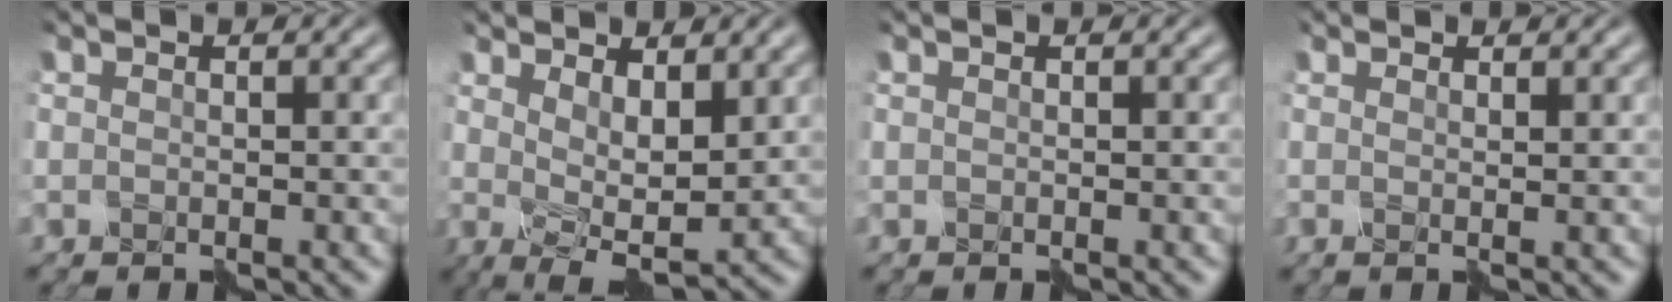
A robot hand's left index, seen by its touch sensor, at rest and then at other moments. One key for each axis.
{"total": 4.0, "fx": 2.0, "fy": 1.5, "fz": 3.1, "tx": -0.057, "ty": -0.014, "tz": 0.040}
{"total": 0.0}
{"total": 0.9, "fx": 0.9, "fy": 0.0, "fz": 0.3, "tx": -0.004, "ty": -0.005, "tz": 0.006}